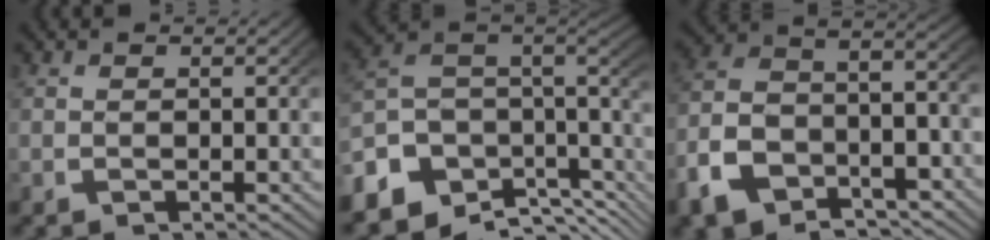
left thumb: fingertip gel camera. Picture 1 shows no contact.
{"total": 14.8, "force": [-4.0, 9.4, 10.7], "torque": [-0.204, -0.014, -0.057]}
{"total": 10.4, "force": [-4.3, 7.1, 6.1], "torque": [-0.144, -0.030, -0.060]}